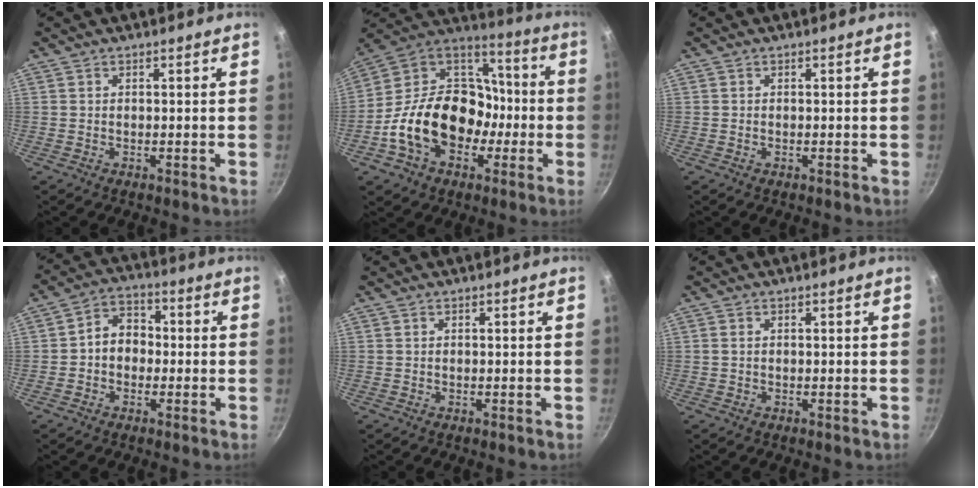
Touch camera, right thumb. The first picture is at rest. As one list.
[{"total": 23.6, "force": [-5.7, 17.2, 15.1], "torque": [-0.233, 0.070, -0.099]}, {"total": 0.0}, {"total": 6.8, "force": [-0.7, 5.4, 4.0], "torque": [-0.029, 0.024, -0.024]}, {"total": 0.0}, {"total": 0.7, "force": [0.1, 0.5, 0.5], "torque": [-0.008, 0.002, 0.000]}]